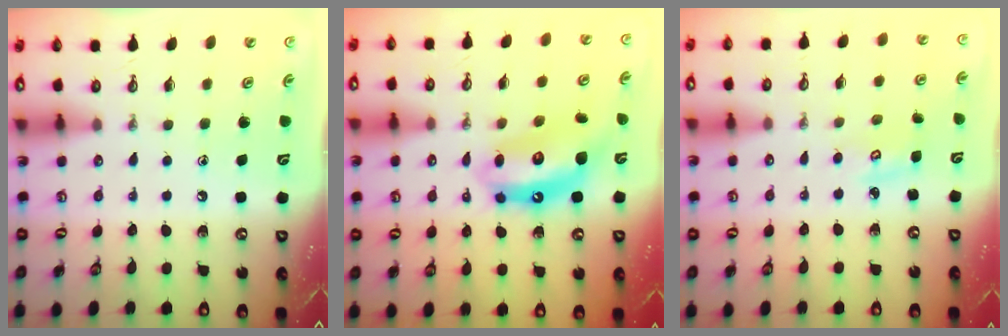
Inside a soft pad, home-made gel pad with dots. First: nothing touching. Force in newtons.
{"total": 12.2, "press": 12.2, "slide": 1.1}
{"total": 2.8, "press": 2.8, "slide": 0.1}